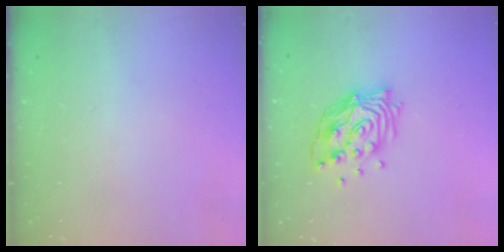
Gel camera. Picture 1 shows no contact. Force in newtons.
{"total": 13.1, "press": 13.1, "slide": 1.2}